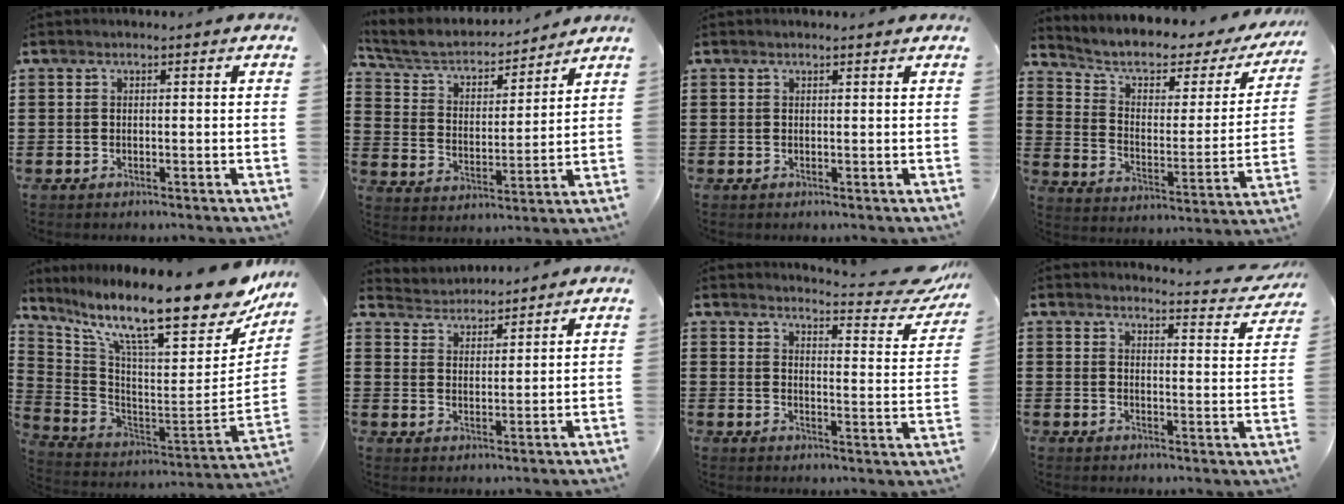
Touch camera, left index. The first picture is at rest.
{"total": 5.1, "force": [4.4, 1.6, 1.8], "torque": [-0.058, -0.028, 0.070]}
{"total": 0.6, "force": [0.5, 0.1, 0.3], "torque": [-0.006, 0.000, 0.010]}
{"total": 5.6, "force": [3.5, 2.5, 3.6], "torque": [-0.081, -0.022, 0.051]}
{"total": 15.1, "force": [10.9, 1.3, 10.4], "torque": [-0.195, -0.087, 0.175]}
{"total": 3.3, "force": [3.2, 0.5, -0.6], "torque": [-0.003, -0.014, 0.059]}
{"total": 5.0, "force": [4.6, 0.0, 1.9], "torque": [-0.034, -0.037, 0.072]}
{"total": 3.4, "force": [3.2, 0.0, 0.9], "torque": [-0.025, -0.026, 0.053]}